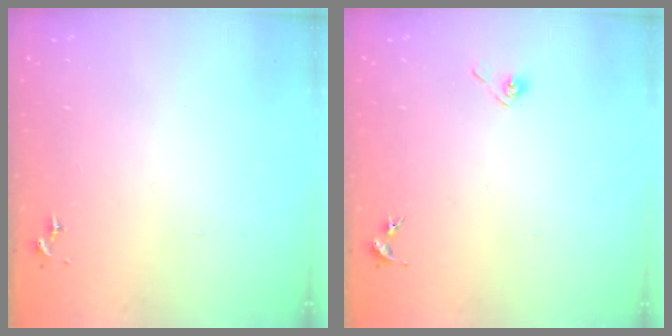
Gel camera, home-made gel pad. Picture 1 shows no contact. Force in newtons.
{"total": 3.9, "press": 3.4, "slide": 2.0}